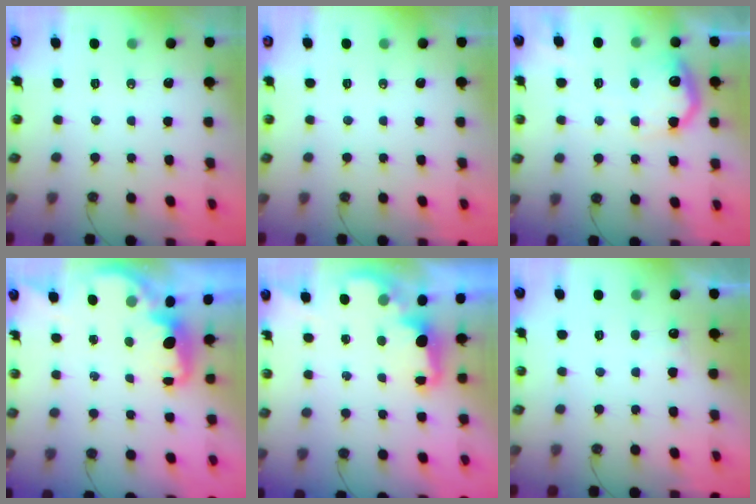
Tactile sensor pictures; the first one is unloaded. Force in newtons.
{"total": 0.0}
{"total": 14.2, "press": 14.2, "slide": 0.8}
{"total": 1.6, "press": 1.4, "slide": 0.7}
{"total": 2.1, "press": 1.9, "slide": 0.8}
{"total": 4.1, "press": 3.9, "slide": 1.1}